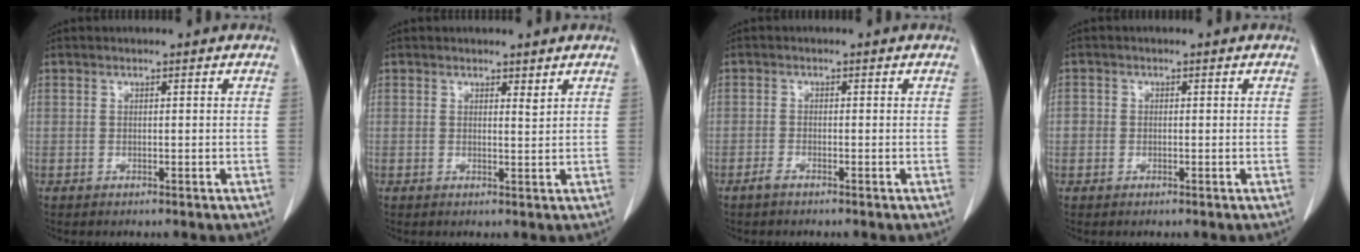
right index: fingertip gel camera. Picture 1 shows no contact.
{"total": 1.0, "force": [0.8, 0.2, 0.6], "torque": [-0.010, -0.008, 0.013]}
{"total": 1.1, "force": [-0.9, 0.2, 0.6], "torque": [-0.013, 0.000, -0.015]}
{"total": 1.5, "force": [-0.2, 1.5, 0.4], "torque": [0.001, 0.008, -0.004]}